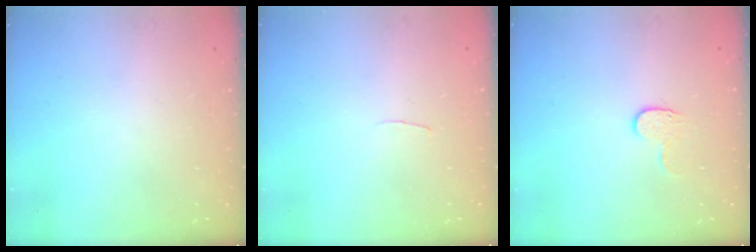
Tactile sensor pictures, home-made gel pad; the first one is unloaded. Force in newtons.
{"total": 2.0, "press": 2.0, "slide": 0.2}
{"total": 5.8, "press": 5.8, "slide": 0.5}